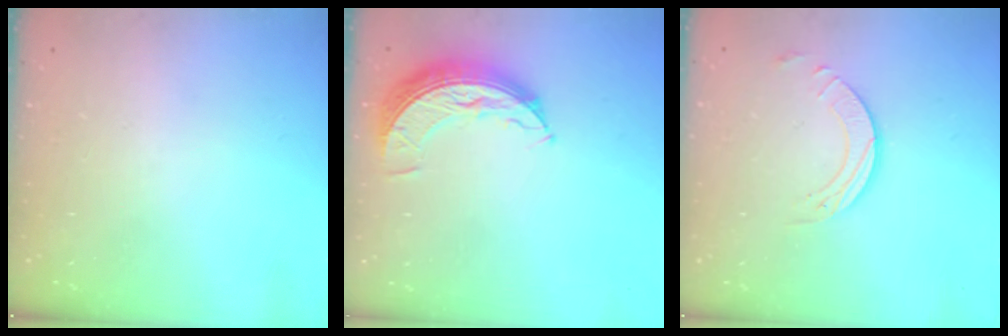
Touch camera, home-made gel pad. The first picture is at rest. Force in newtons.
{"total": 8.7, "press": 8.7, "slide": 0.6}
{"total": 3.7, "press": 3.7, "slide": 0.3}